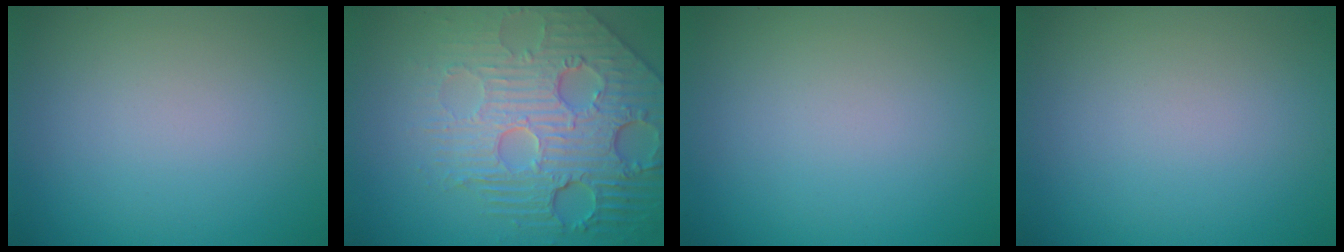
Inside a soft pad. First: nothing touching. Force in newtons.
{"total": 8.5, "press": 6.0, "slide": 6.1}
{"total": 0.0}
{"total": 0.0}